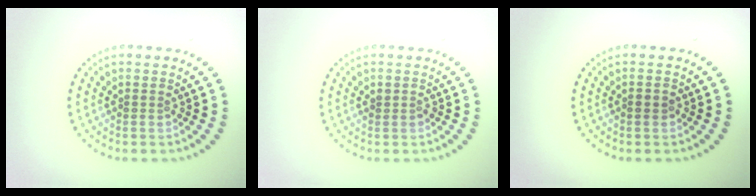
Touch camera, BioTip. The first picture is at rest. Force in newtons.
{"total": 0.7, "press": 0.7, "slide": 0.1}
{"total": 0.9, "press": 0.8, "slide": 0.3}